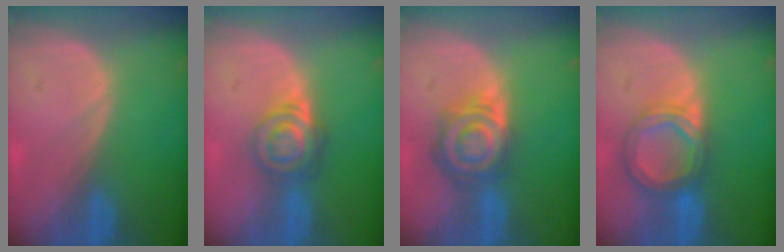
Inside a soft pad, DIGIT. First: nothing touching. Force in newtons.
{"total": 6.5, "press": 5.5, "slide": 3.4}
{"total": 8.2, "press": 7.2, "slide": 3.9}
{"total": 6.8, "press": 6.2, "slide": 2.7}